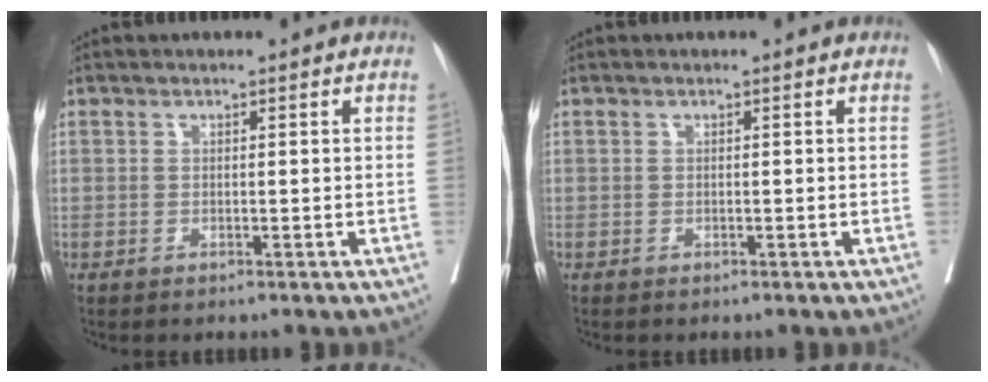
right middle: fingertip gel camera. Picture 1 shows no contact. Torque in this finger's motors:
{"motor_torque": [0.24, -0.14, 0.02, 0.01]}